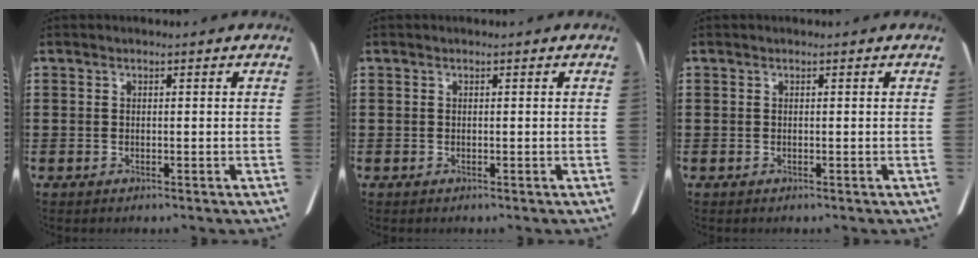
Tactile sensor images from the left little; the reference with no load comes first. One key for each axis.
{"total": 0.0}
{"total": 0.0}